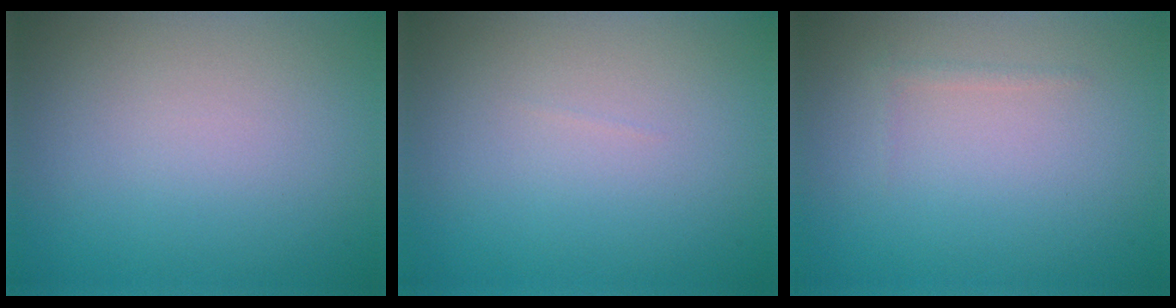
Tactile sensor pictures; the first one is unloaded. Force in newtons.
{"total": 0.0}
{"total": 0.5, "press": 0.5, "slide": 0.0}